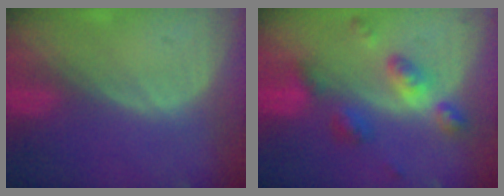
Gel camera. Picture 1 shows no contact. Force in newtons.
{"total": 7.2, "press": 7.2, "slide": 0.6}